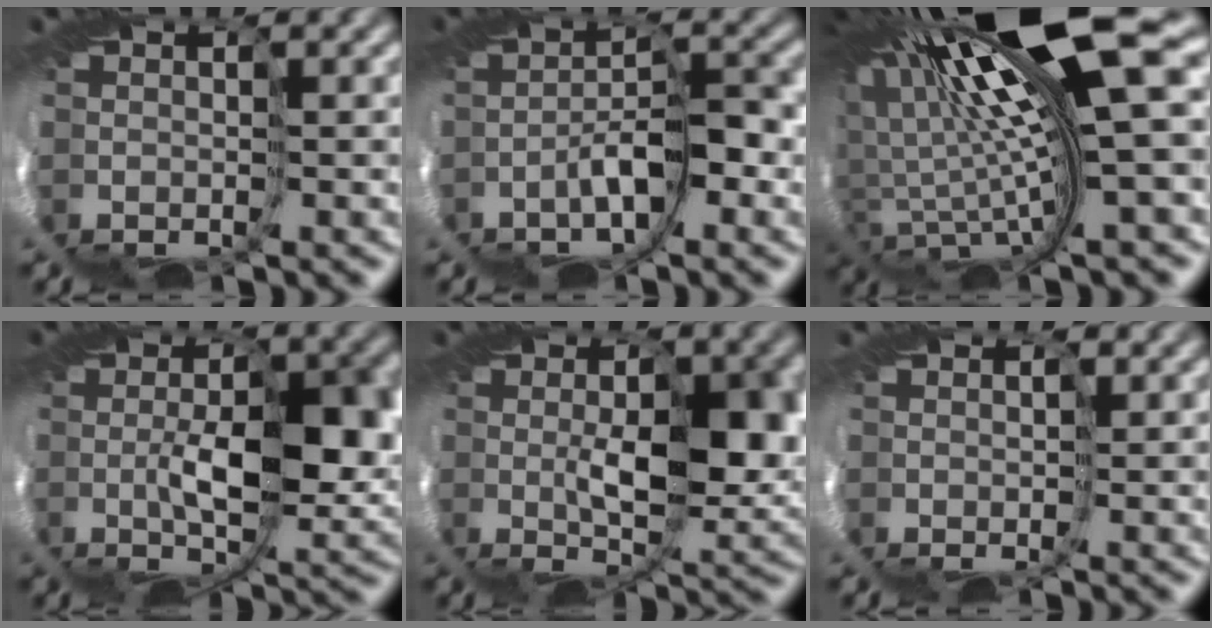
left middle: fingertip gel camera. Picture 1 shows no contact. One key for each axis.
{"total": 2.4, "fx": -1.4, "fy": -0.9, "fz": 1.7, "tx": -0.045, "ty": 0.007, "tz": -0.038}
{"total": 13.5, "fx": 6.7, "fy": 1.5, "fz": 11.6, "tx": -0.218, "ty": -0.005, "tz": 0.117}
{"total": 5.4, "fx": 0.3, "fy": 1.3, "fz": 5.3, "tx": -0.114, "ty": -0.012, "tz": 0.005}
{"total": 5.1, "fx": 1.1, "fy": 1.4, "fz": 4.8, "tx": -0.102, "ty": -0.013, "tz": 0.023}
{"total": 1.2, "fx": 0.9, "fy": 0.6, "fz": 0.6, "tx": -0.020, "ty": 0.007, "tz": 0.009}